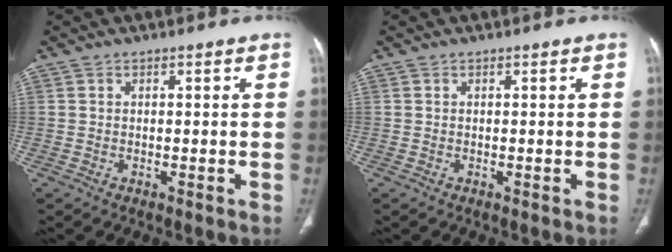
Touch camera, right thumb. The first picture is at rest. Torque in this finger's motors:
{"motor_torque": [-0.03, -0.03, 0.07, 0.07, 0.00]}